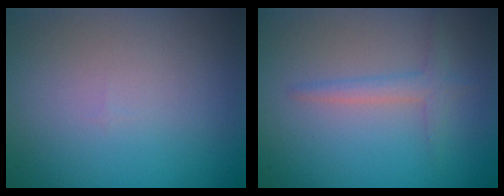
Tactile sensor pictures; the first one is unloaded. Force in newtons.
{"total": 1.7, "press": 1.7, "slide": 0.1}